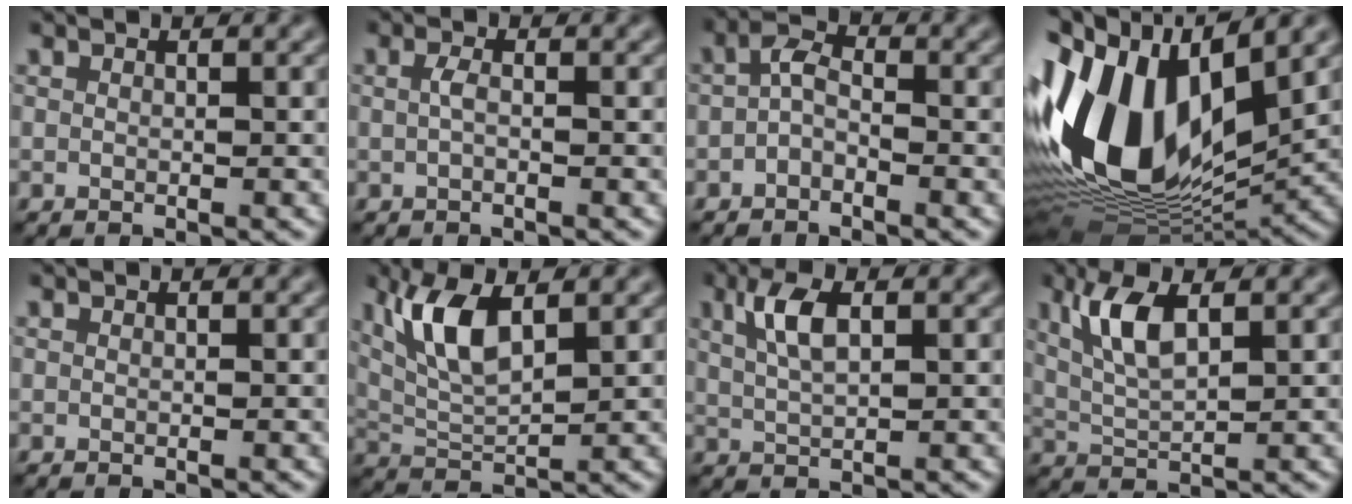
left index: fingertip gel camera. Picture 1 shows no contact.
{"total": 0.8, "force": [-0.5, 0.1, 0.7], "torque": [-0.017, 0.005, -0.006]}
{"total": 1.9, "force": [-1.2, 1.0, 1.2], "torque": [-0.025, 0.010, -0.024]}
{"total": 15.4, "force": [1.6, 8.9, 12.4], "torque": [-0.260, 0.008, 0.023]}
{"total": 0.0}
{"total": 5.5, "force": [2.1, 2.0, 4.6], "torque": [-0.102, 0.003, 0.045]}
{"total": 3.2, "force": [1.0, 1.3, 2.8], "torque": [-0.062, 0.007, 0.024]}
{"total": 4.3, "force": [1.6, 1.5, 3.7], "torque": [-0.086, 0.002, 0.036]}